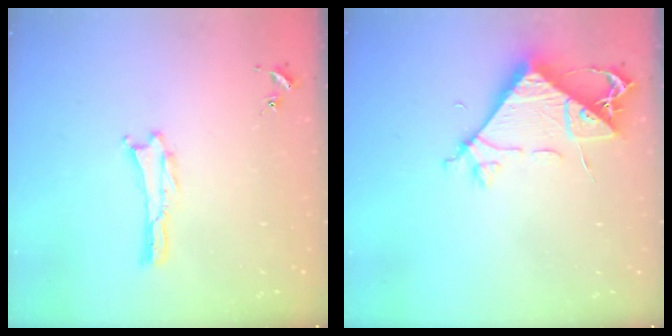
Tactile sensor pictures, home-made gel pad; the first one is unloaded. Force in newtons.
{"total": 7.2, "press": 7.1, "slide": 1.2}